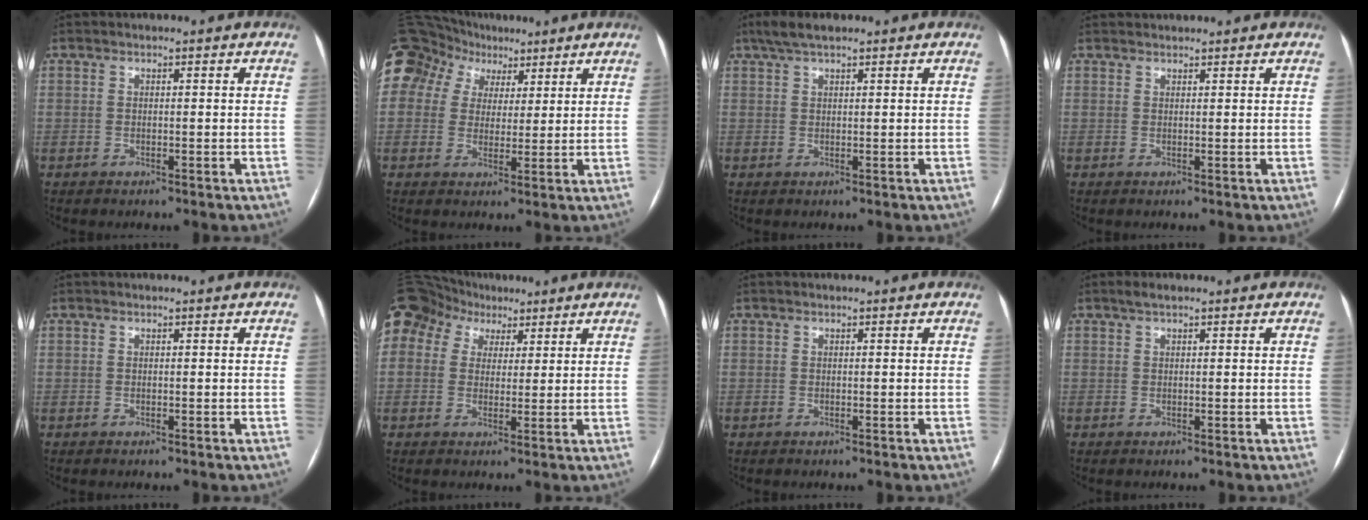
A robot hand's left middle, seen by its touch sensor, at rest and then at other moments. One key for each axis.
{"total": 17.4, "fx": 9.2, "fy": 13.5, "fz": 6.2, "tx": -0.194, "ty": 0.079, "tz": 0.174}
{"total": 4.1, "fx": 3.1, "fy": 0.9, "fz": 2.6, "tx": -0.054, "ty": 0.022, "tz": 0.057}
{"total": 2.7, "fx": 2.6, "fy": 0.4, "fz": 0.4, "tx": -0.007, "ty": 0.031, "tz": 0.041}
{"total": 0.0}
{"total": 16.2, "fx": 8.4, "fy": 12.4, "fz": 6.2, "tx": -0.196, "ty": 0.082, "tz": 0.161}
{"total": 0.0}
{"total": 1.4, "fx": 1.0, "fy": 0.3, "fz": 1.0, "tx": -0.022, "ty": 0.012, "tz": 0.019}